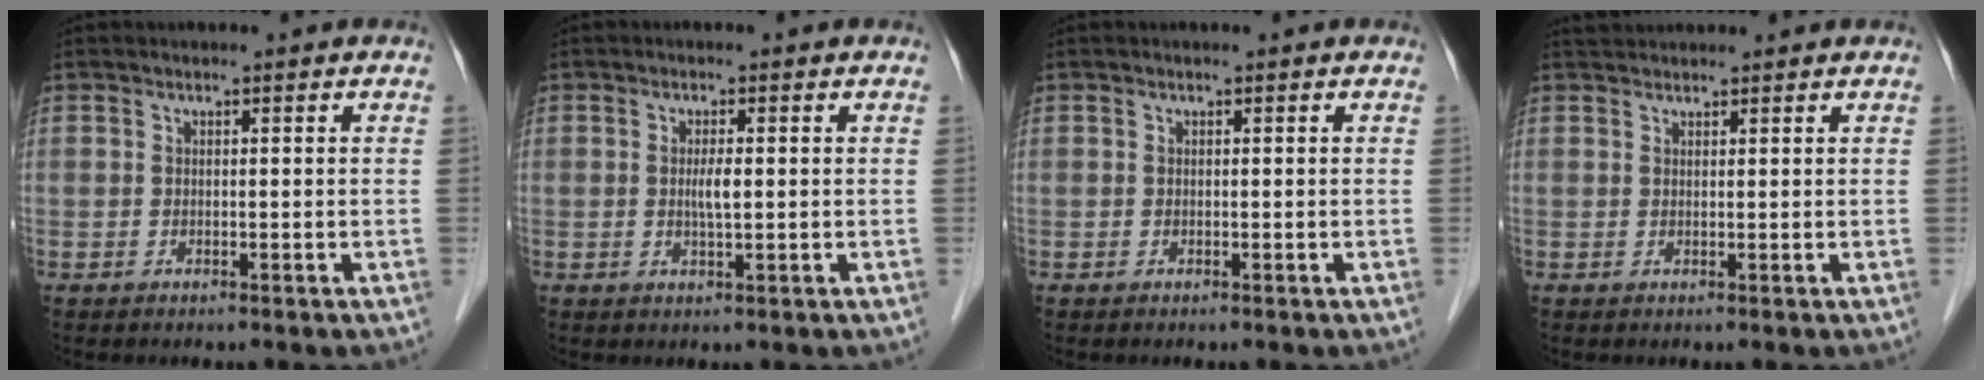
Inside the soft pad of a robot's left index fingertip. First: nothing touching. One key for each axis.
{"total": 2.2, "fx": 0.0, "fy": 0.3, "fz": 2.2, "tx": -0.044, "ty": -0.004, "tz": 0.001}
{"total": 0.0}
{"total": 2.2, "fx": 2.2, "fy": 0.3, "fz": 0.3, "tx": -0.008, "ty": 0.025, "tz": 0.041}